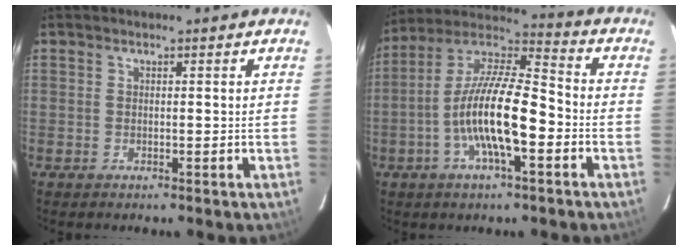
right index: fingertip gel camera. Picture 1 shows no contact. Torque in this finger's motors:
{"motor_torque": [0.71, -0.13, 1.05, 0.21]}